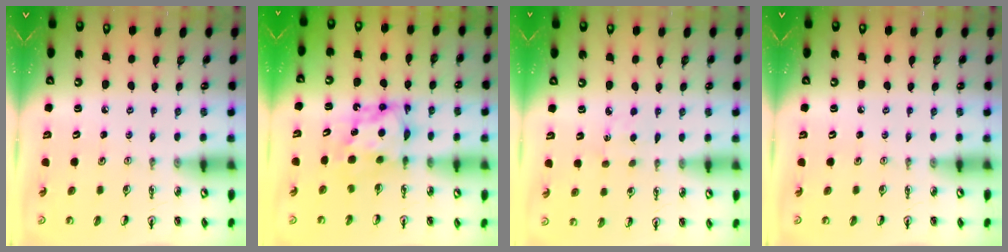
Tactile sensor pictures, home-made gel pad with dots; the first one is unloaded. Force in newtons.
{"total": 6.9, "press": 6.9, "slide": 0.6}
{"total": 2.4, "press": 2.3, "slide": 0.3}
{"total": 0.0}